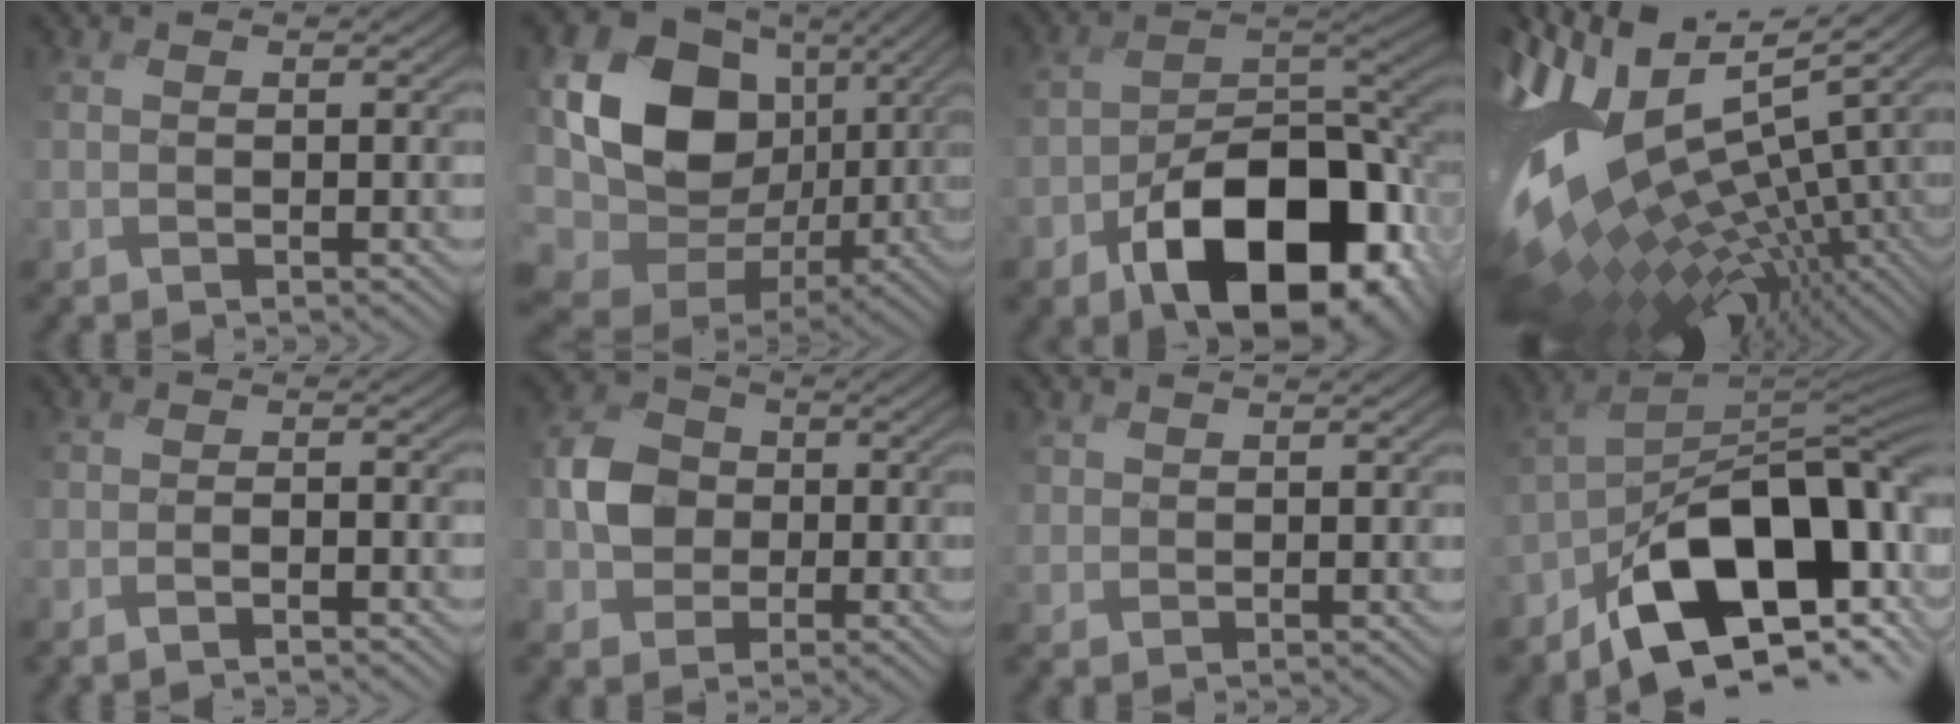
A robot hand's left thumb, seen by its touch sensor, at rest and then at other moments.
{"total": 18.3, "force": [-1.5, 14.1, 11.6], "torque": [-0.263, -0.016, -0.017]}
{"total": 15.9, "force": [-8.3, 9.2, 10.0], "torque": [-0.137, -0.034, -0.141]}
{"total": 17.7, "force": [0.4, 7.7, 16.0], "torque": [-0.286, 0.002, 0.022]}
{"total": 2.0, "force": [-1.9, -0.1, 0.4], "torque": [-0.004, 0.004, -0.045]}
{"total": 5.2, "force": [-1.3, 4.6, 2.0], "torque": [-0.037, 0.009, -0.042]}
{"total": 1.0, "force": [0.6, 0.7, -0.1], "torque": [-0.003, -0.002, 0.010]}
{"total": 16.4, "force": [-8.6, 8.5, 11.1], "torque": [-0.147, -0.013, -0.165]}